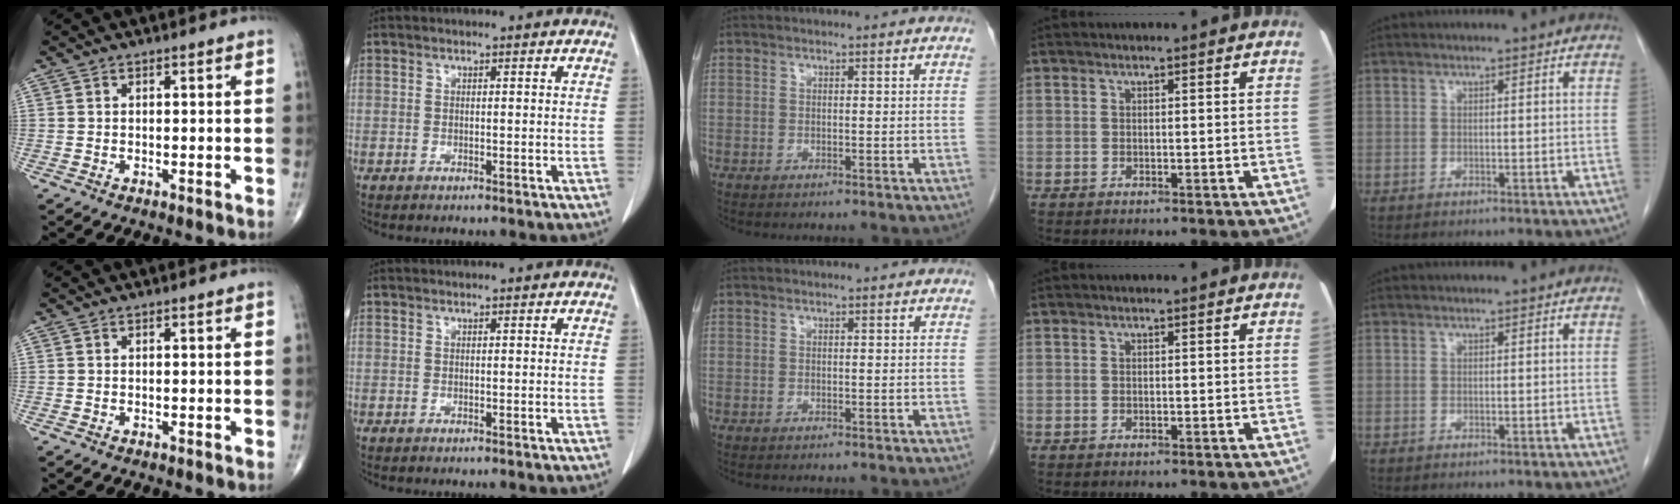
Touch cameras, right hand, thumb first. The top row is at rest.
{}